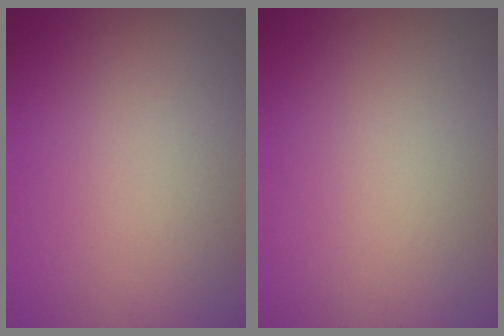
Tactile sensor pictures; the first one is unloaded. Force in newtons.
{"total": 0.0}